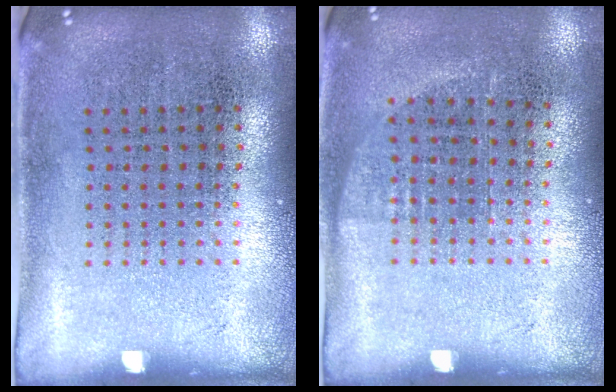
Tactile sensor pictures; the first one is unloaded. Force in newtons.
{"total": 0.7, "press": 0.6, "slide": 0.3}